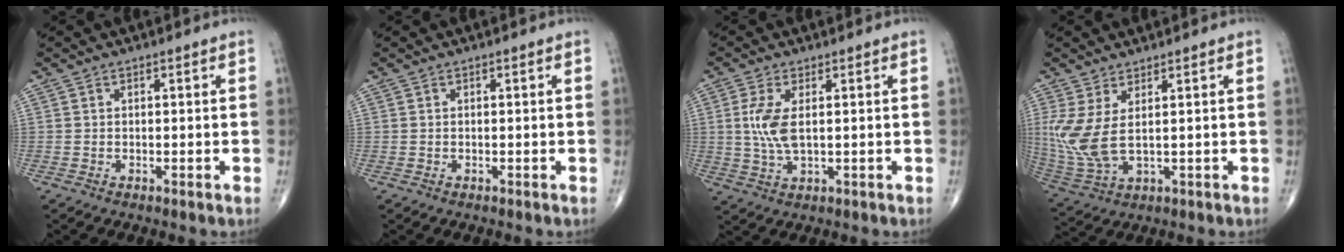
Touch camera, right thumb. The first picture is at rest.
{"total": 0.0}
{"total": 6.2, "force": [0.9, 2.6, 5.6], "torque": [-0.130, -0.005, 0.021]}
{"total": 9.1, "force": [1.9, 3.5, 8.2], "torque": [-0.204, -0.014, 0.052]}